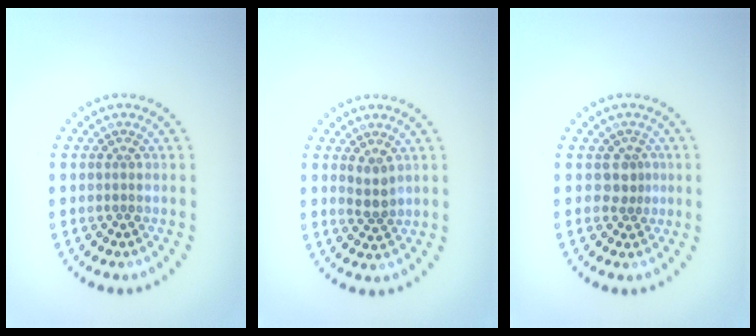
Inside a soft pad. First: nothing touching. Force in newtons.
{"total": 1.5, "press": 1.2, "slide": 0.8}
{"total": 1.3, "press": 0.9, "slide": 0.9}